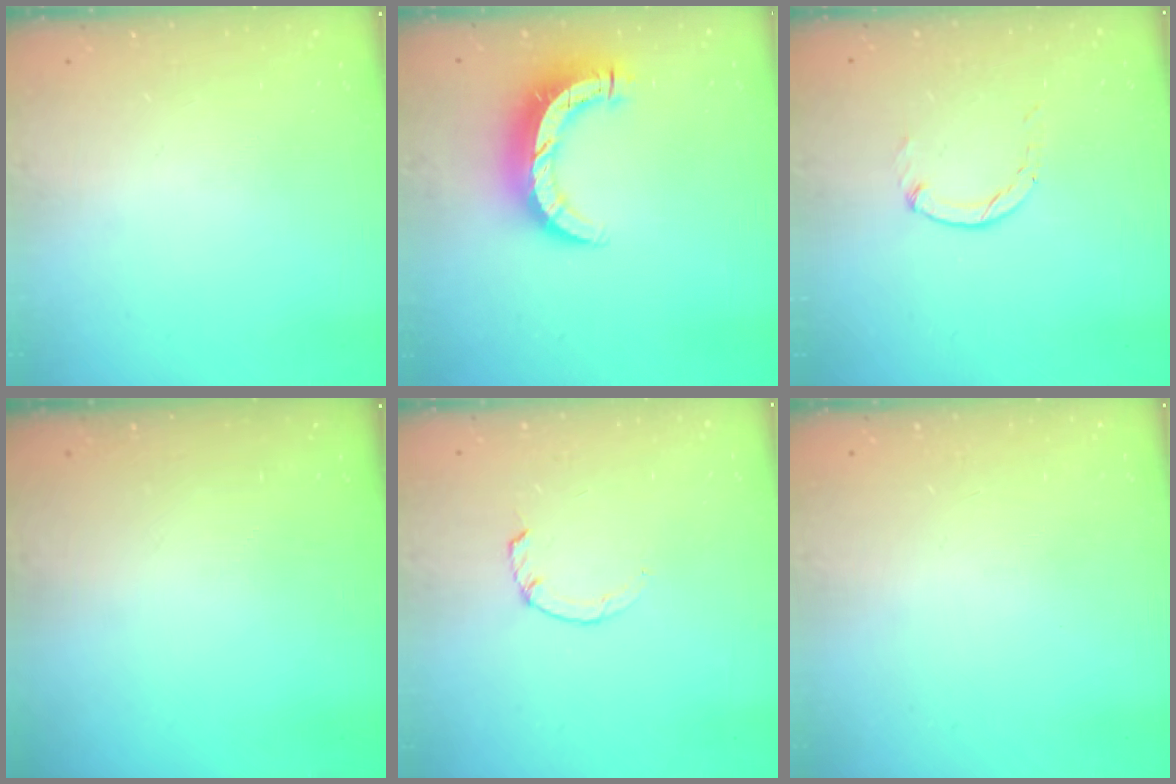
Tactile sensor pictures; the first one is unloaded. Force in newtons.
{"total": 10.6, "press": 10.5, "slide": 1.2}
{"total": 0.8, "press": 0.7, "slide": 0.2}
{"total": 0.0}
{"total": 1.0, "press": 0.9, "slide": 0.2}
{"total": 2.6, "press": 2.6, "slide": 0.2}